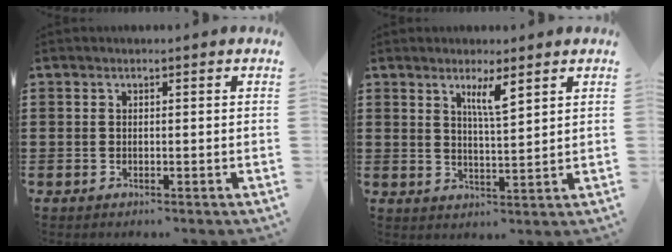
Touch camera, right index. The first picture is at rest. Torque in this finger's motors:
{"motor_torque": [0.09, -0.05, 0.30, 0.04]}